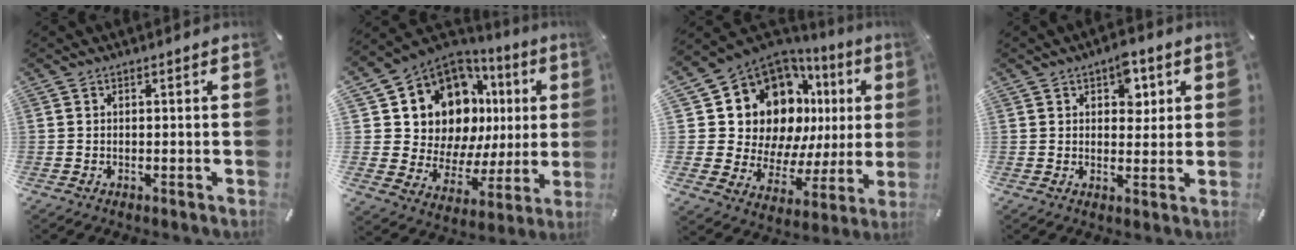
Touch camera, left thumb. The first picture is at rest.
{"total": 14.2, "force": [7.4, 10.6, 5.8], "torque": [-0.107, -0.078, 0.149]}
{"total": 17.9, "force": [8.7, 12.7, 9.1], "torque": [-0.147, -0.080, 0.174]}
{"total": 6.2, "force": [2.8, 4.0, 3.8], "torque": [-0.034, -0.007, 0.041]}